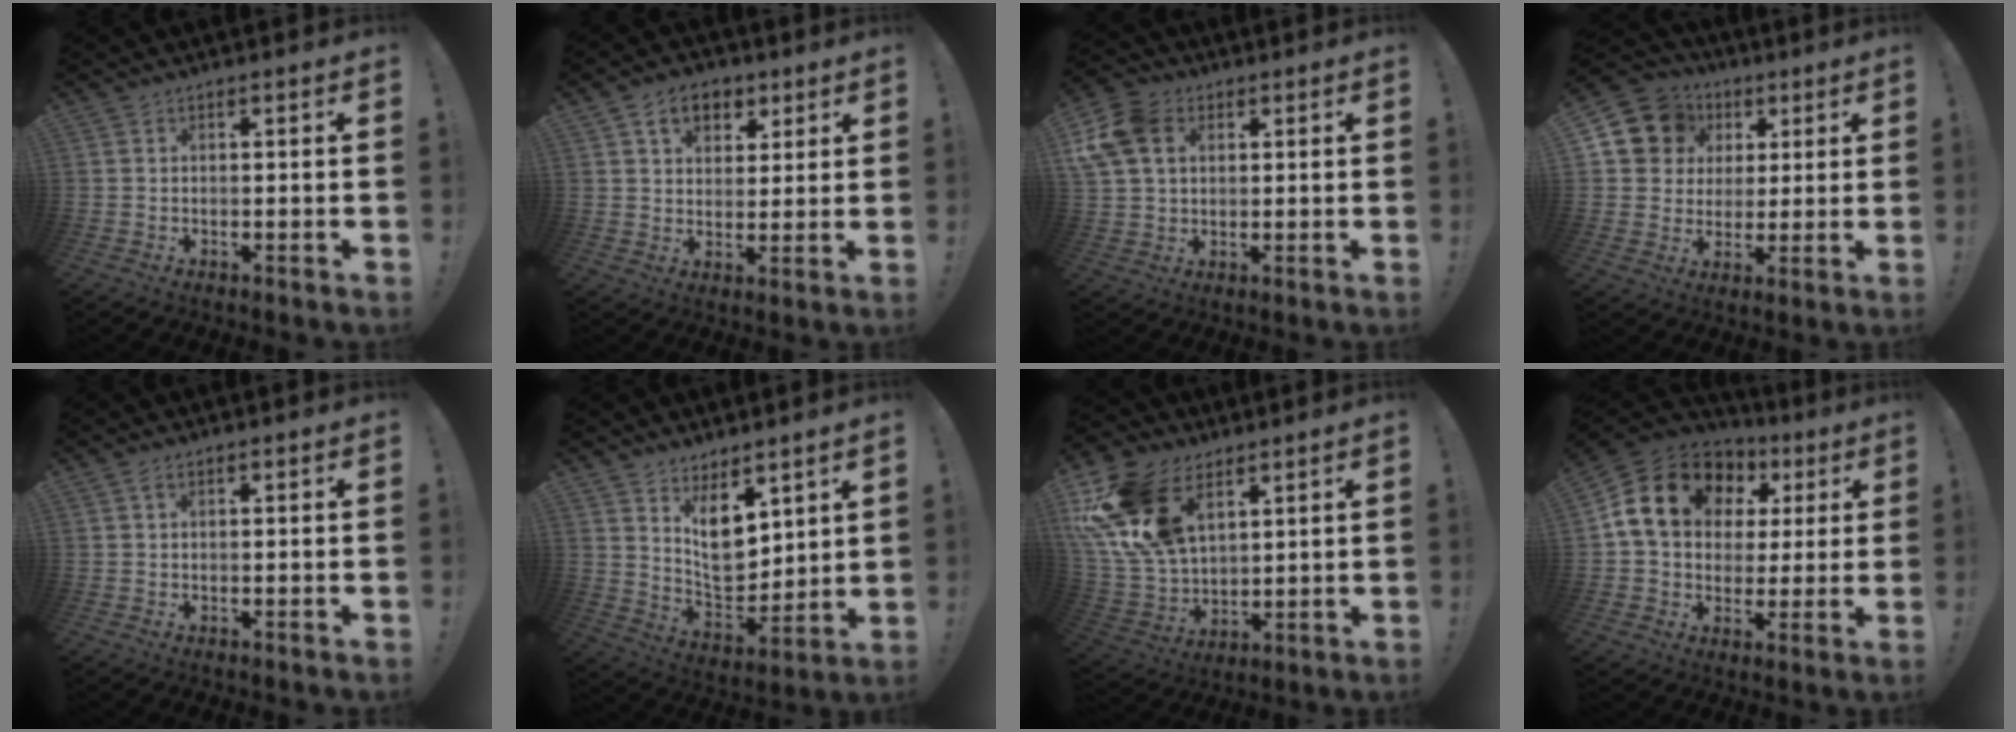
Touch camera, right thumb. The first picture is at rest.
{"total": 9.5, "force": [4.6, 7.0, 4.5], "torque": [-0.066, -0.010, 0.089]}
{"total": 12.9, "force": [4.1, 9.7, 7.5], "torque": [-0.153, -0.010, 0.081]}
{"total": 11.7, "force": [3.9, 10.6, 3.4], "torque": [-0.054, -0.013, 0.085]}
{"total": 1.2, "force": [0.4, 0.6, 1.0], "torque": [-0.018, 0.002, 0.006]}
{"total": 11.9, "force": [6.6, 7.7, 6.1], "torque": [-0.066, -0.056, 0.131]}
{"total": 21.5, "force": [9.9, 13.6, 13.5], "torque": [-0.270, -0.047, 0.188]}
{"total": 18.1, "force": [6.1, 13.5, 10.4], "torque": [-0.175, -0.011, 0.122]}